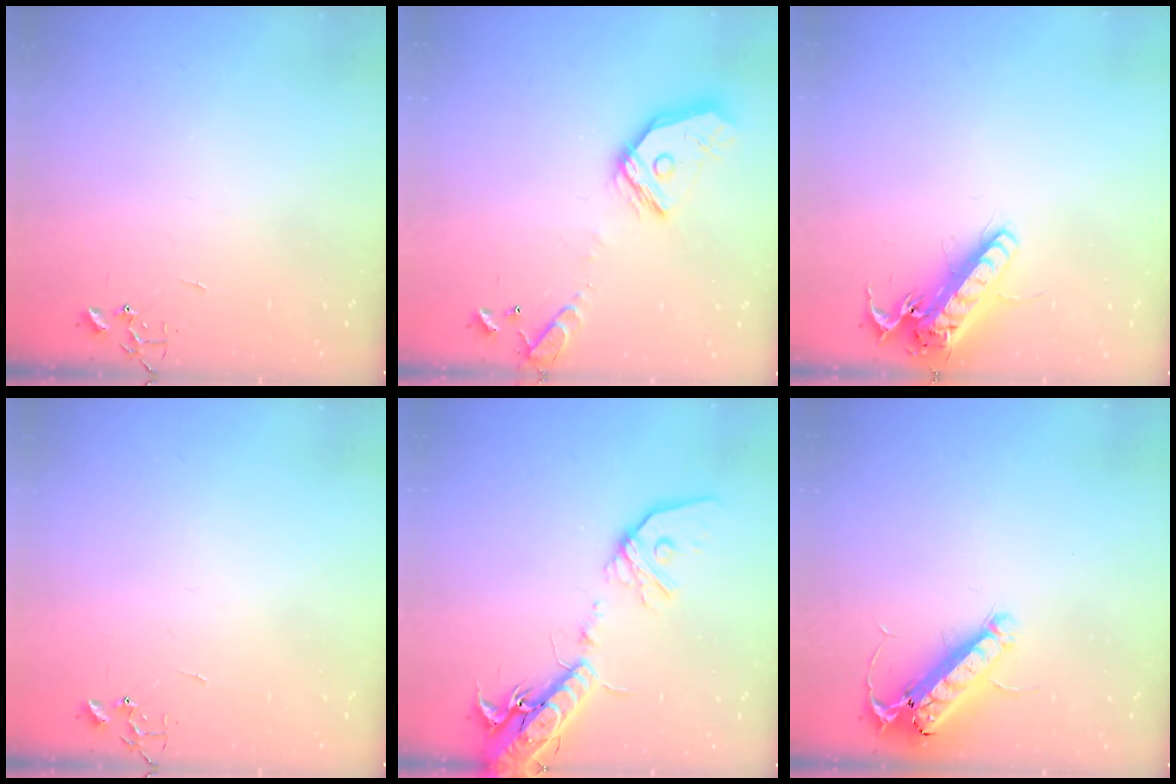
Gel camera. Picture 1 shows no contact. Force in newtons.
{"total": 16.2, "press": 16.1, "slide": 2.1}
{"total": 16.4, "press": 16.1, "slide": 3.2}
{"total": 0.0}
{"total": 18.3, "press": 17.9, "slide": 3.7}
{"total": 15.2, "press": 15.0, "slide": 2.7}